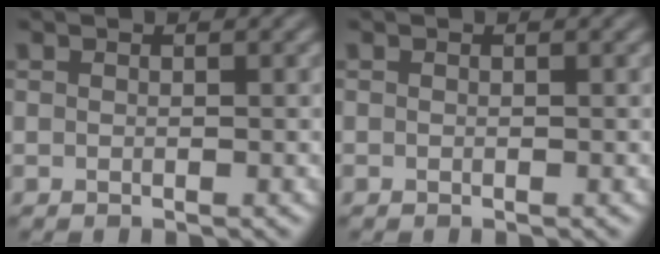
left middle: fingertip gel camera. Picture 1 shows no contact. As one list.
[{"total": 0.0}]